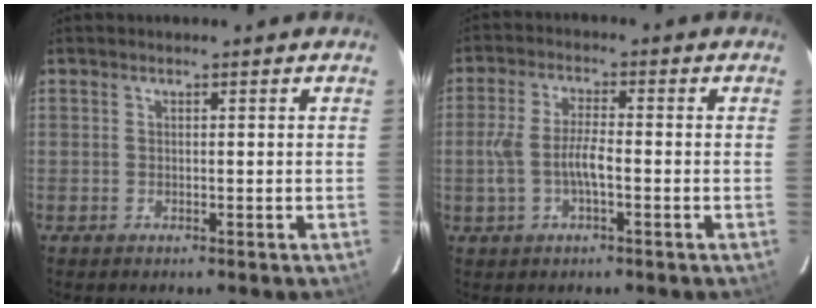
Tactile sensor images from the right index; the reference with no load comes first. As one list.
[{"total": 6.3, "force": [-1.6, 2.0, 5.7], "torque": [-0.123, 0.005, -0.028]}]